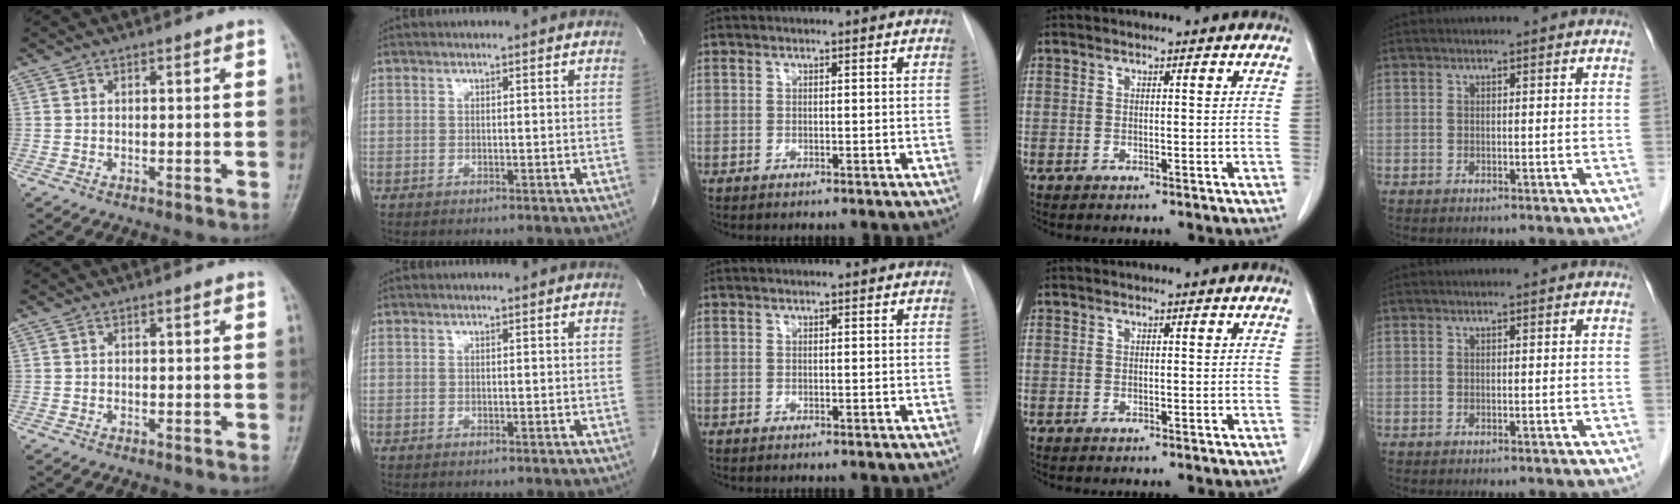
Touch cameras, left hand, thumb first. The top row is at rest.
{}